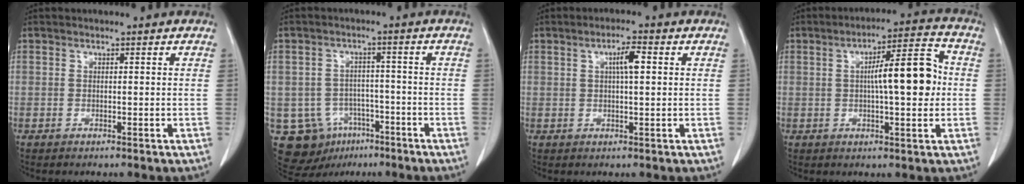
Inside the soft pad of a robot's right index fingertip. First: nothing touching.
{"total": 10.2, "force": [-4.8, 8.5, 3.0], "torque": [-0.058, 0.015, -0.061]}
{"total": 3.6, "force": [0.9, 0.5, 3.4], "torque": [-0.058, 0.004, 0.014]}
{"total": 10.5, "force": [0.6, 2.2, 10.2], "torque": [-0.154, 0.024, 0.006]}